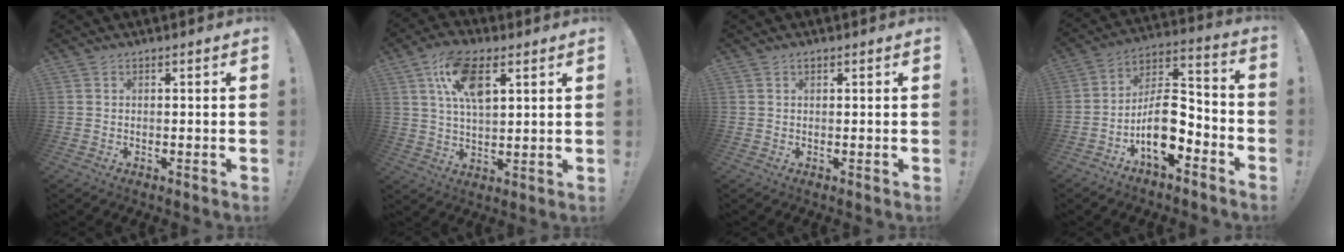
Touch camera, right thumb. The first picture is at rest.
{"total": 12.6, "force": [5.4, 6.1, 9.6], "torque": [-0.172, 0.000, 0.099]}
{"total": 0.6, "force": [0.4, 0.4, 0.3], "torque": [-0.001, -0.002, 0.008]}
{"total": 14.2, "force": [-6.4, 7.3, 10.4], "torque": [-0.188, 0.034, -0.106]}